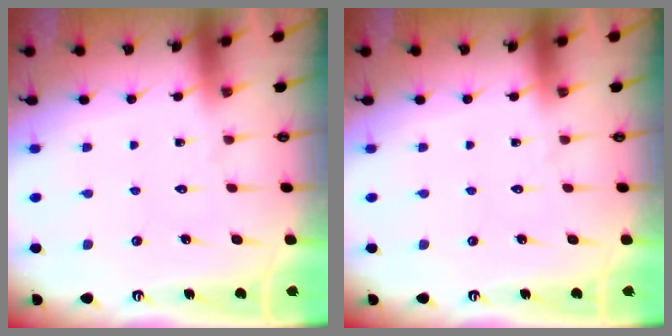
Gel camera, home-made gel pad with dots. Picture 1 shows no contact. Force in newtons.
{"total": 0.0}